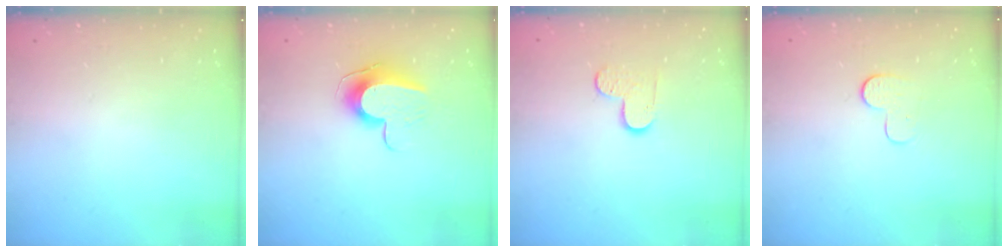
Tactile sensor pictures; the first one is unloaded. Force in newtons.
{"total": 9.3, "press": 9.3, "slide": 0.3}
{"total": 5.3, "press": 5.3, "slide": 0.5}
{"total": 4.1, "press": 4.1, "slide": 0.4}